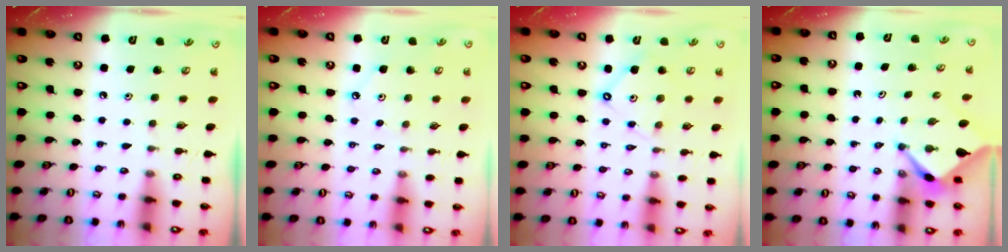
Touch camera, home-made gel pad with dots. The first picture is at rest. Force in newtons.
{"total": 1.7, "press": 1.6, "slide": 0.3}
{"total": 7.9, "press": 7.9, "slide": 0.7}
{"total": 3.4, "press": 3.4, "slide": 0.3}